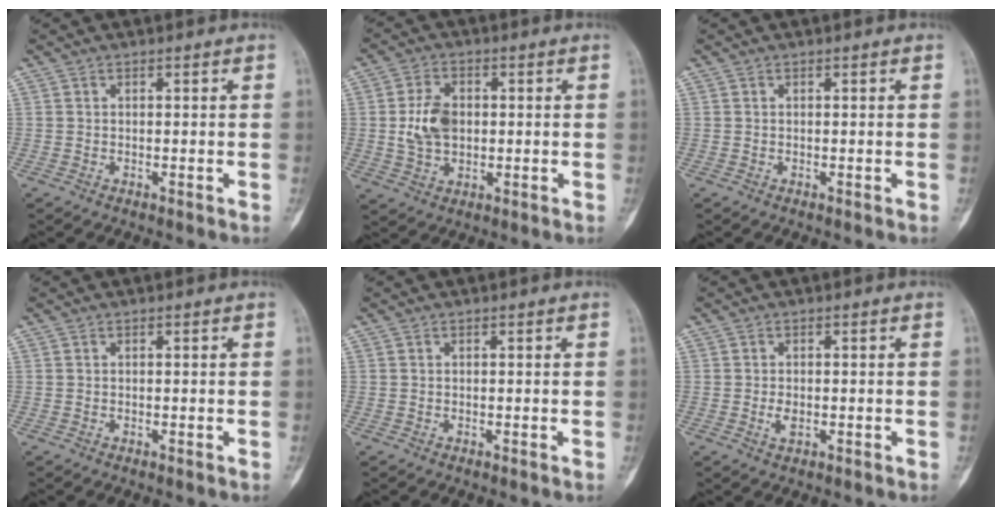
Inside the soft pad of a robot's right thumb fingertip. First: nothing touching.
{"total": 7.9, "force": [0.3, 5.4, 5.7], "torque": [-0.094, 0.006, 0.007]}
{"total": 0.0}
{"total": 0.0}
{"total": 0.0}
{"total": 2.2, "force": [-0.4, 1.2, 1.7], "torque": [-0.033, 0.000, -0.007]}